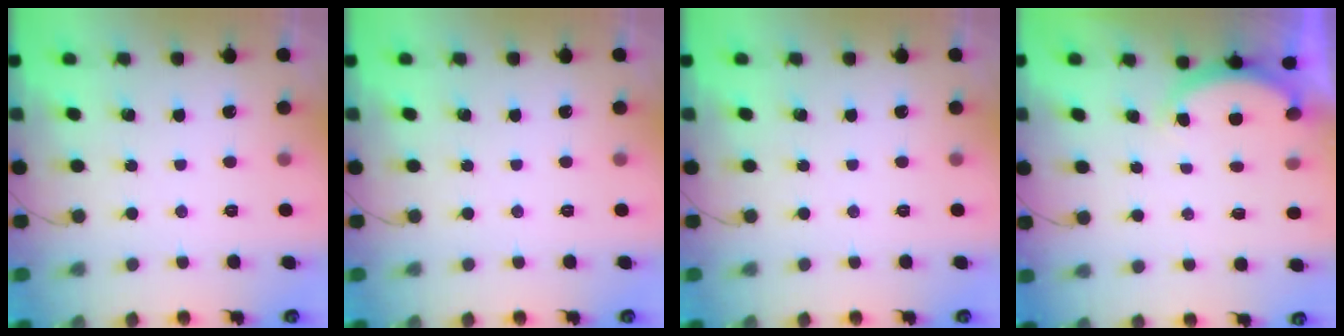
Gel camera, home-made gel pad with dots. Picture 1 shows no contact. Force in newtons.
{"total": 0.0}
{"total": 0.0}
{"total": 3.0, "press": 2.9, "slide": 0.6}